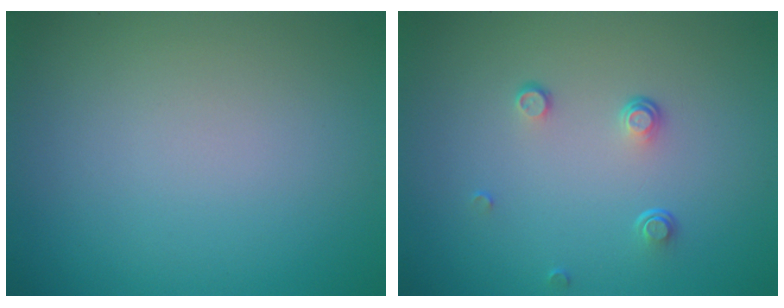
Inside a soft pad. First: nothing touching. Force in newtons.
{"total": 1.4, "press": 0.8, "slide": 1.2}